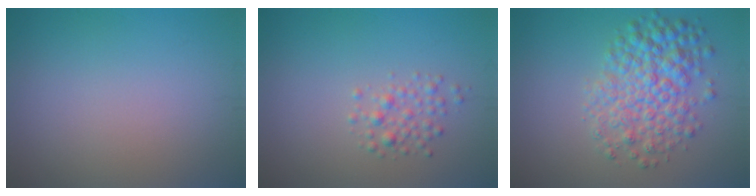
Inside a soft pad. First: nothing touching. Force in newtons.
{"total": 1.8, "press": 1.8, "slide": 0.1}
{"total": 5.8, "press": 5.8, "slide": 0.1}